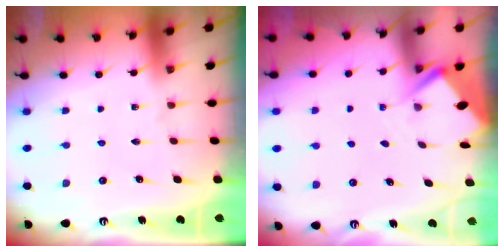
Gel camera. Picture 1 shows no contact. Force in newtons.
{"total": 2.9, "press": 2.9, "slide": 0.4}